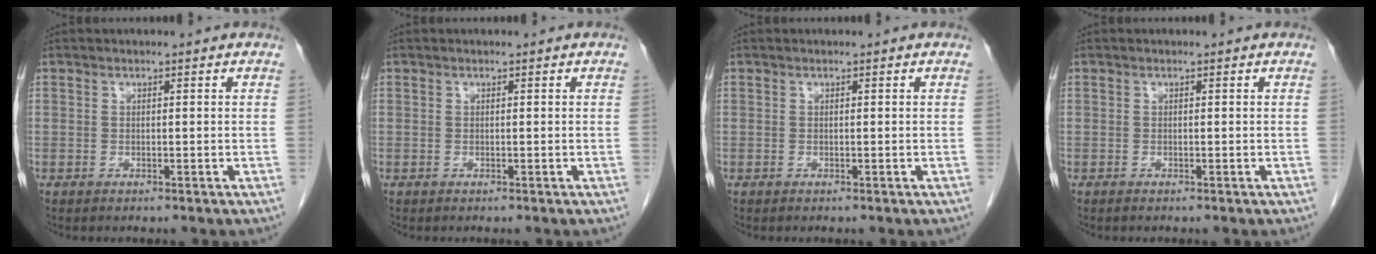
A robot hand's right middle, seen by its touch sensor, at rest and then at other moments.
{"total": 0.0}
{"total": 0.0}
{"total": 0.0}